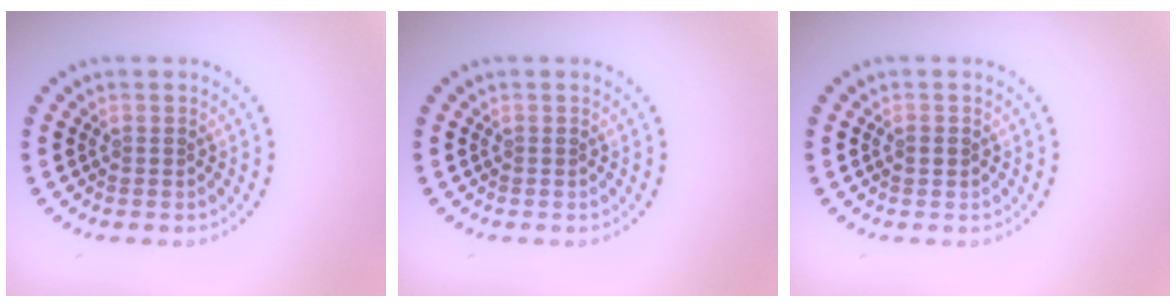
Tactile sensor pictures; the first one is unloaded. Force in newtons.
{"total": 0.0}
{"total": 0.9, "press": 0.9, "slide": 0.0}